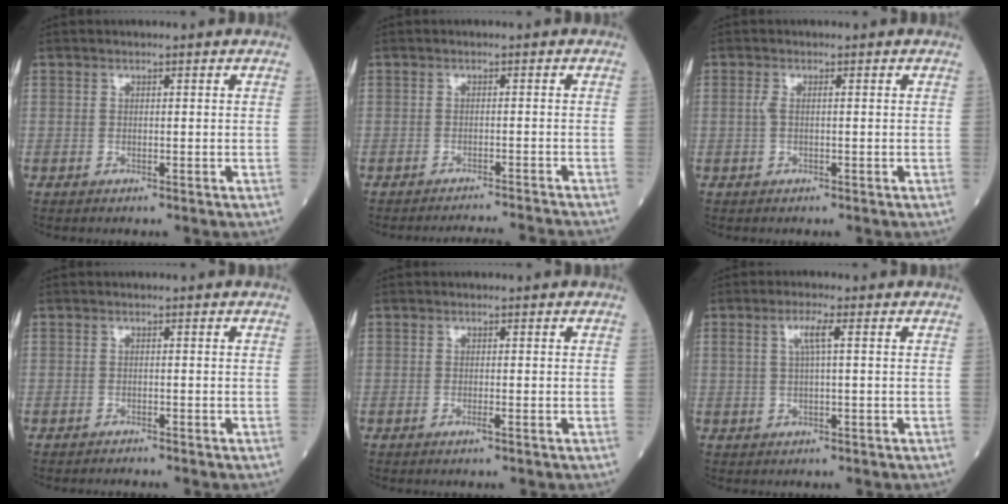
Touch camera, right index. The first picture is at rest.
{"total": 8.3, "force": [-8.1, -1.4, 1.4], "torque": [-0.008, -0.015, -0.102]}
{"total": 1.1, "force": [0.0, 0.3, 1.1], "torque": [-0.028, -0.001, -0.002]}
{"total": 0.9, "force": [-0.8, -0.2, -0.1], "torque": [-0.006, -0.005, -0.013]}
{"total": 0.7, "force": [-0.4, -0.1, 0.5], "torque": [-0.012, -0.002, -0.007]}
{"total": 3.0, "force": [0.8, 0.1, 2.9], "torque": [-0.063, 0.007, 0.016]}